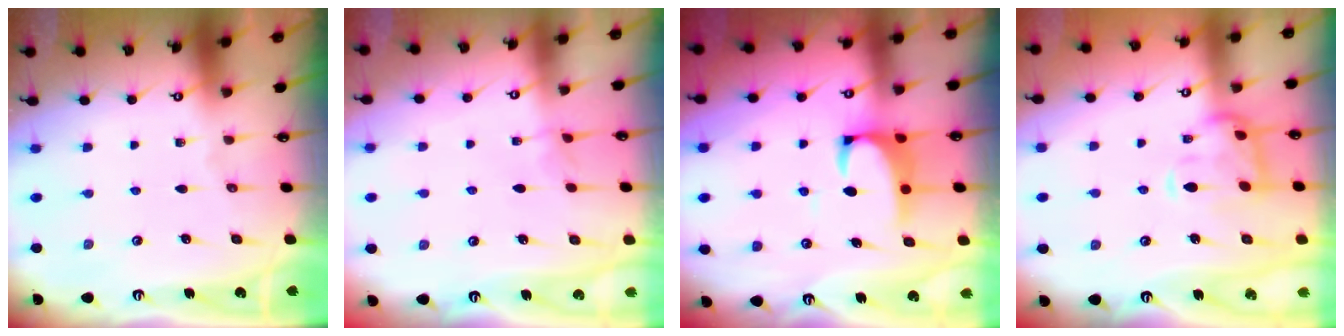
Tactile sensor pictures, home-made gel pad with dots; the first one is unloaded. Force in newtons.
{"total": 3.1, "press": 3.1, "slide": 0.3}
{"total": 2.8, "press": 2.6, "slide": 1.1}
{"total": 5.6, "press": 5.4, "slide": 1.5}